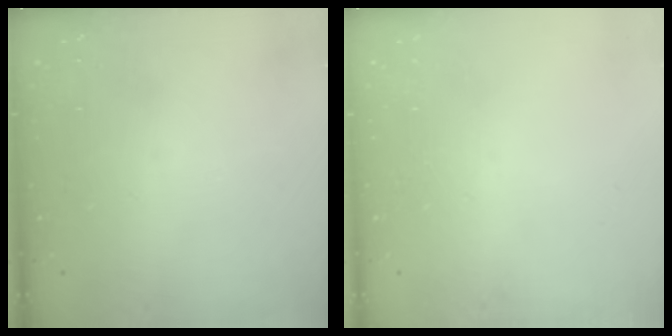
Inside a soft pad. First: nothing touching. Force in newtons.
{"total": 0.0}